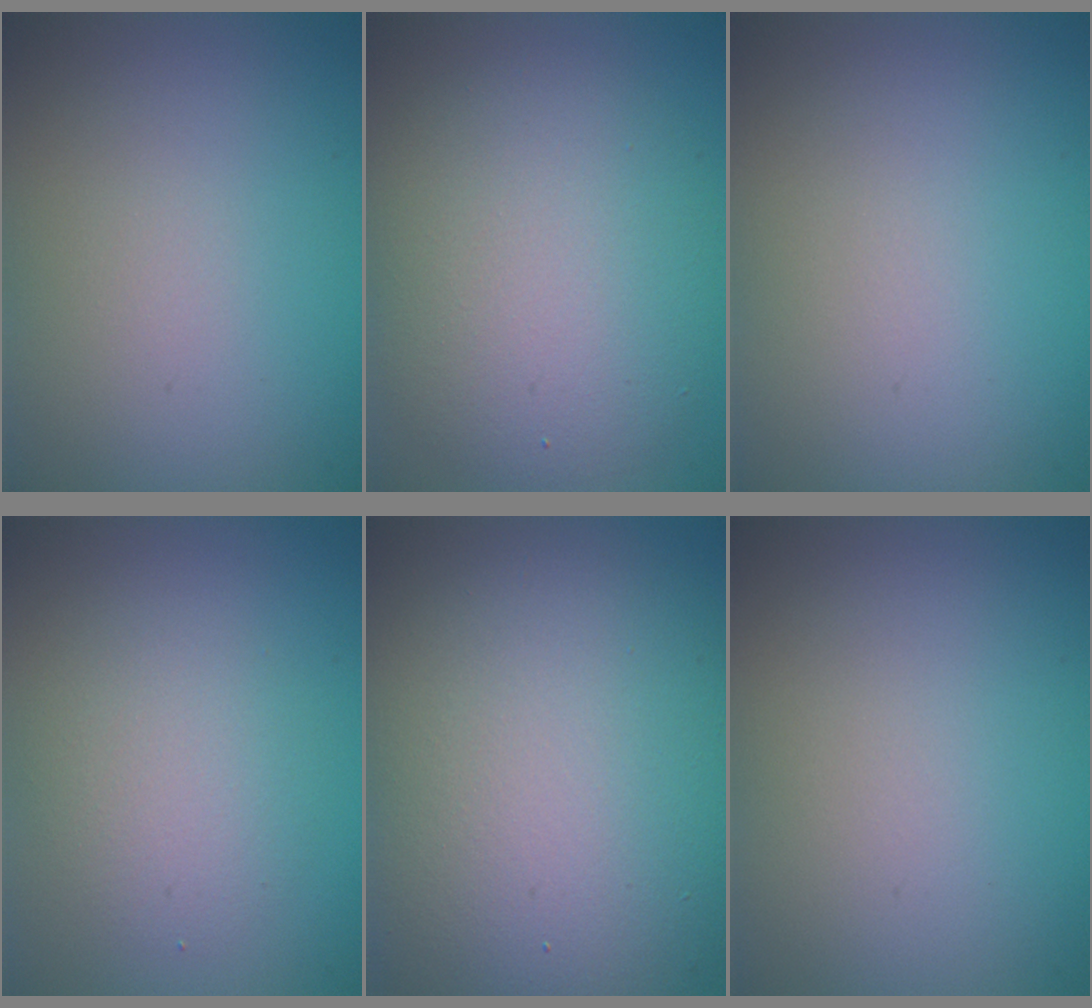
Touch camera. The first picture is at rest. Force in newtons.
{"total": 6.7, "press": 6.7, "slide": 0.2}
{"total": 0.0}
{"total": 2.8, "press": 2.8, "slide": 0.2}
{"total": 13.9, "press": 13.9, "slide": 0.7}
{"total": 0.0}